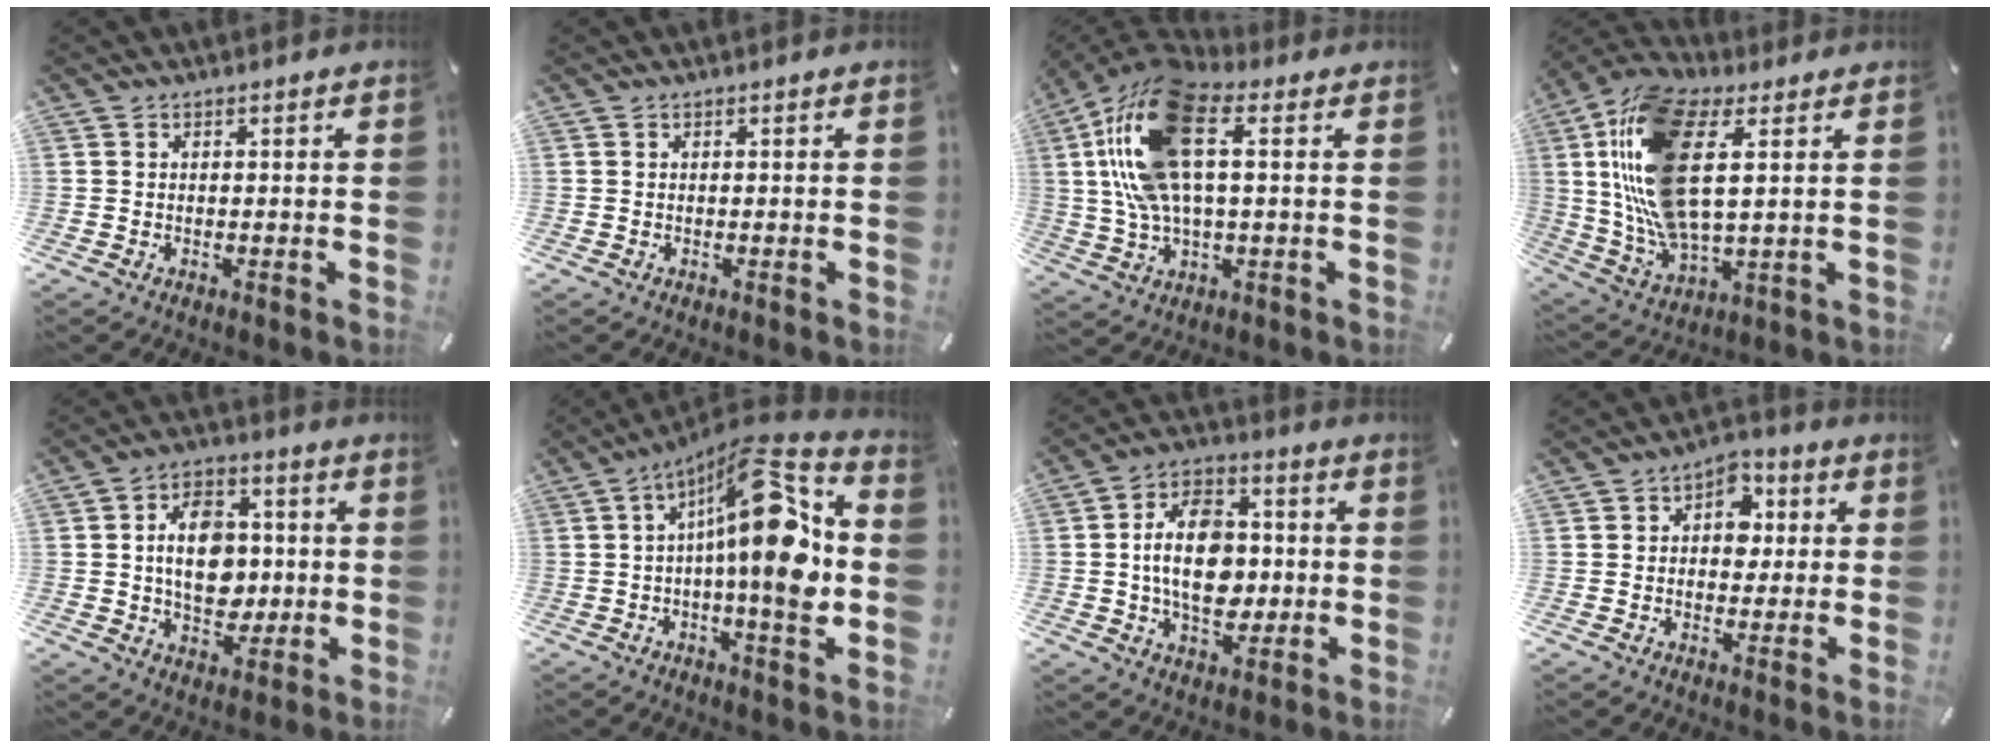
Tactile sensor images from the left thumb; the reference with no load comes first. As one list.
[{"total": 0.0}, {"total": 19.5, "force": [4.8, 9.1, 16.6], "torque": [-0.354, 0.002, 0.083]}, {"total": 17.9, "force": [5.1, 8.4, 15.0], "torque": [-0.351, -0.015, 0.085]}, {"total": 12.6, "force": [0.2, 9.3, 8.5], "torque": [-0.134, 0.012, 0.006]}, {"total": 21.8, "force": [1.5, 7.1, 20.6], "torque": [-0.316, -0.017, 0.019]}, {"total": 15.0, "force": [-0.3, 10.1, 11.0], "torque": [-0.214, 0.008, -0.005]}, {"total": 7.4, "force": [0.9, 6.0, 4.3], "torque": [-0.045, 0.005, 0.009]}]